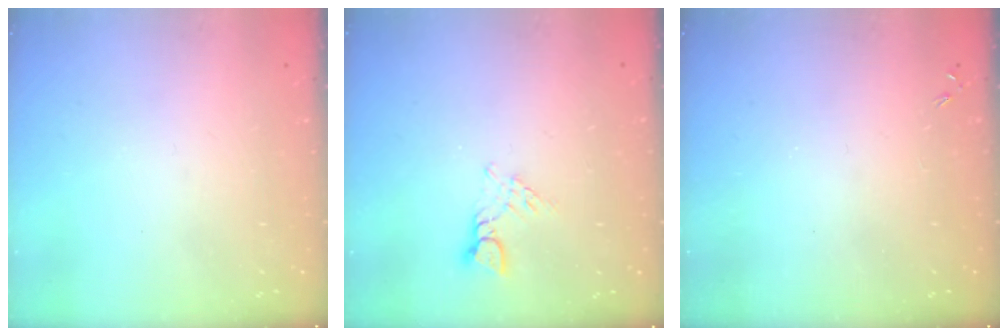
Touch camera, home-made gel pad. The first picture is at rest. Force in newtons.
{"total": 2.8, "press": 2.8, "slide": 0.3}
{"total": 0.0}